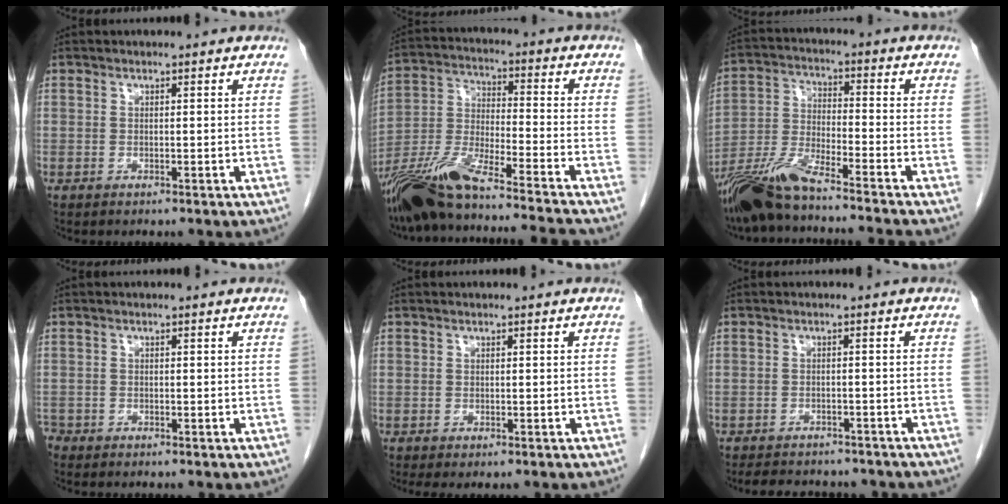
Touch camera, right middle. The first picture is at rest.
{"total": 17.8, "force": [-15.3, -0.8, 9.1], "torque": [-0.202, -0.018, -0.279]}
{"total": 11.4, "force": [-9.8, -0.6, 5.8], "torque": [-0.119, -0.015, -0.187]}
{"total": 1.6, "force": [-1.4, 0.7, 0.1], "torque": [-0.008, -0.003, -0.025]}
{"total": 1.3, "force": [-1.0, 0.5, 0.8], "torque": [-0.012, -0.005, -0.013]}
{"total": 11.5, "force": [-10.1, 3.9, 3.9], "torque": [-0.076, 0.001, -0.119]}